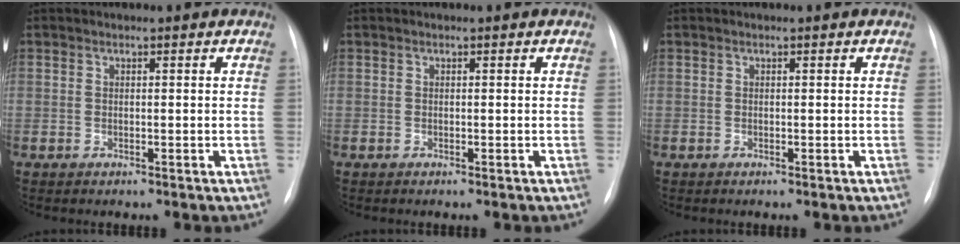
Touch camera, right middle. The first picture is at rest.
{"total": 0.0}
{"total": 0.0}